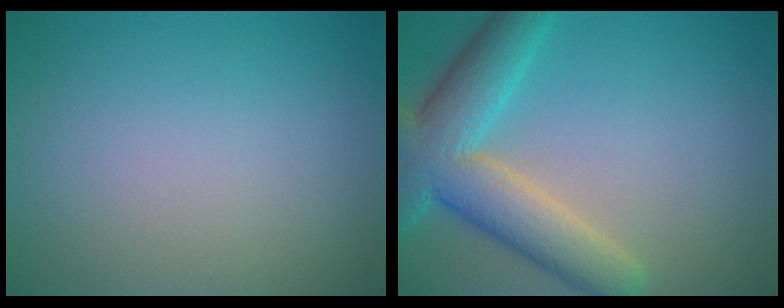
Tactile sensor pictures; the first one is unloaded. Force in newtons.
{"total": 9.0, "press": 9.0, "slide": 0.6}